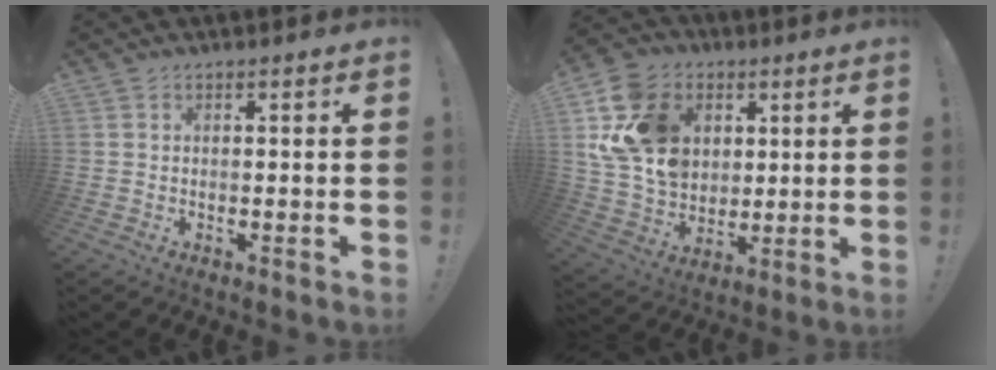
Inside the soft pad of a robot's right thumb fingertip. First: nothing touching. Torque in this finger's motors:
{"motor_torque": [1.87, 1.90, 0.32, 0.12, 0.49]}